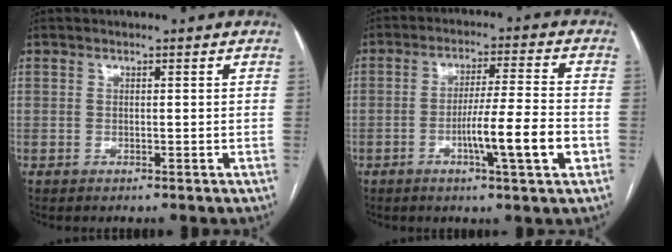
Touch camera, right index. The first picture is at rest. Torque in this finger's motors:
{"motor_torque": [0.33, -0.28, 0.25, 0.06]}